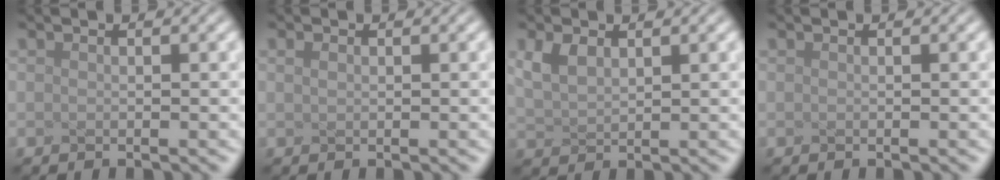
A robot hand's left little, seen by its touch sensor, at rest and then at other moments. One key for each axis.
{"total": 0.6, "fx": 0.2, "fy": 0.4, "fz": 0.4, "tx": -0.010, "ty": 0.002, "tz": 0.007}
{"total": 2.2, "fx": 1.1, "fy": 1.2, "fz": 1.5, "tx": -0.040, "ty": 0.002, "tz": 0.029}
{"total": 0.0}